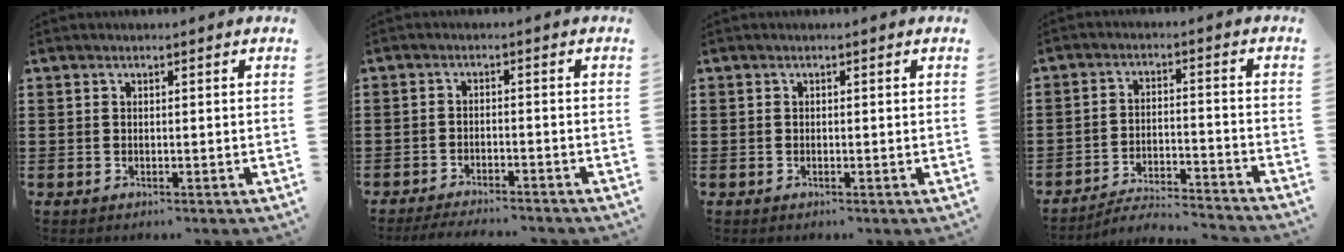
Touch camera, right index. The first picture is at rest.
{"total": 2.7, "force": [-2.7, 0.0, 0.4], "torque": [-0.010, 0.002, -0.055]}
{"total": 0.0}
{"total": 4.2, "force": [-4.1, 0.1, 0.8], "torque": [-0.027, -0.001, -0.089]}